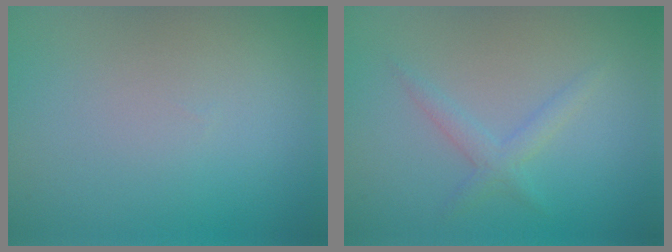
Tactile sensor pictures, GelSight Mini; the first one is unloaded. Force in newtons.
{"total": 1.7, "press": 1.7, "slide": 0.1}